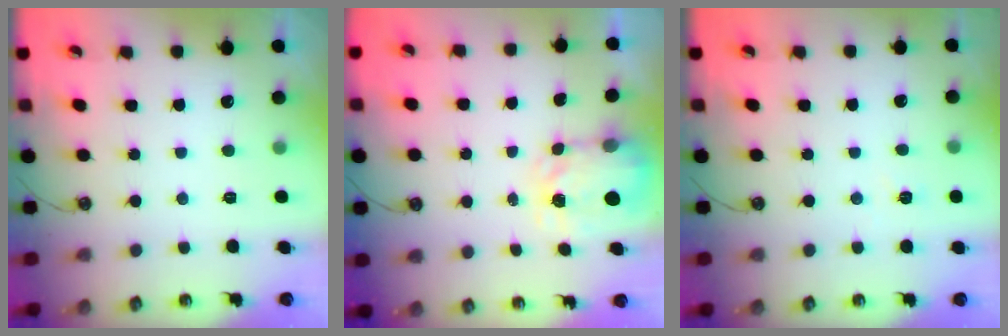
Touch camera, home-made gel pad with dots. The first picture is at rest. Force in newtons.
{"total": 3.9, "press": 3.8, "slide": 0.5}
{"total": 3.0, "press": 3.0, "slide": 0.4}